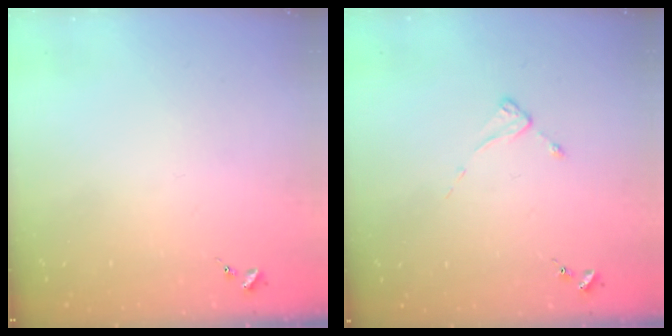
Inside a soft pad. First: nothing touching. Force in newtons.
{"total": 2.4, "press": 2.4, "slide": 0.3}